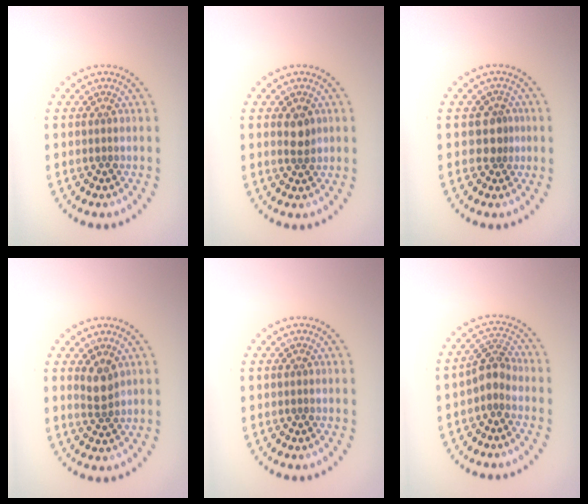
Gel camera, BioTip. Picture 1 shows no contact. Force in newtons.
{"total": 1.6, "press": 1.6, "slide": 0.4}
{"total": 1.5, "press": 1.2, "slide": 1.0}
{"total": 2.0, "press": 1.7, "slide": 1.0}
{"total": 0.0}
{"total": 2.2, "press": 1.9, "slide": 1.2}